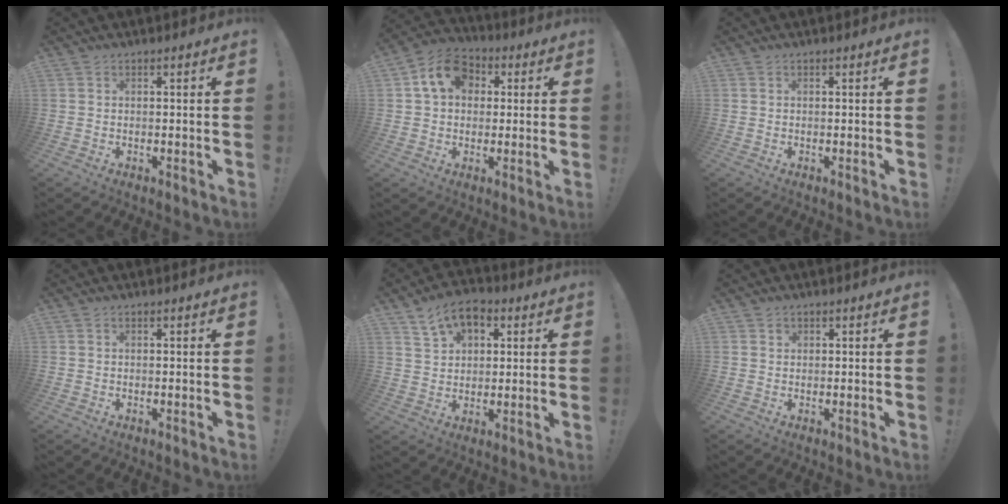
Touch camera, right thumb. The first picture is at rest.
{"total": 11.9, "force": [3.7, 9.1, 6.6], "torque": [-0.110, 0.008, 0.075]}
{"total": 0.0}
{"total": 0.0}
{"total": 9.3, "force": [4.6, 6.3, 5.1], "torque": [-0.078, -0.014, 0.088]}
{"total": 0.9, "force": [0.5, 0.8, 0.0], "torque": [0.004, -0.001, 0.009]}